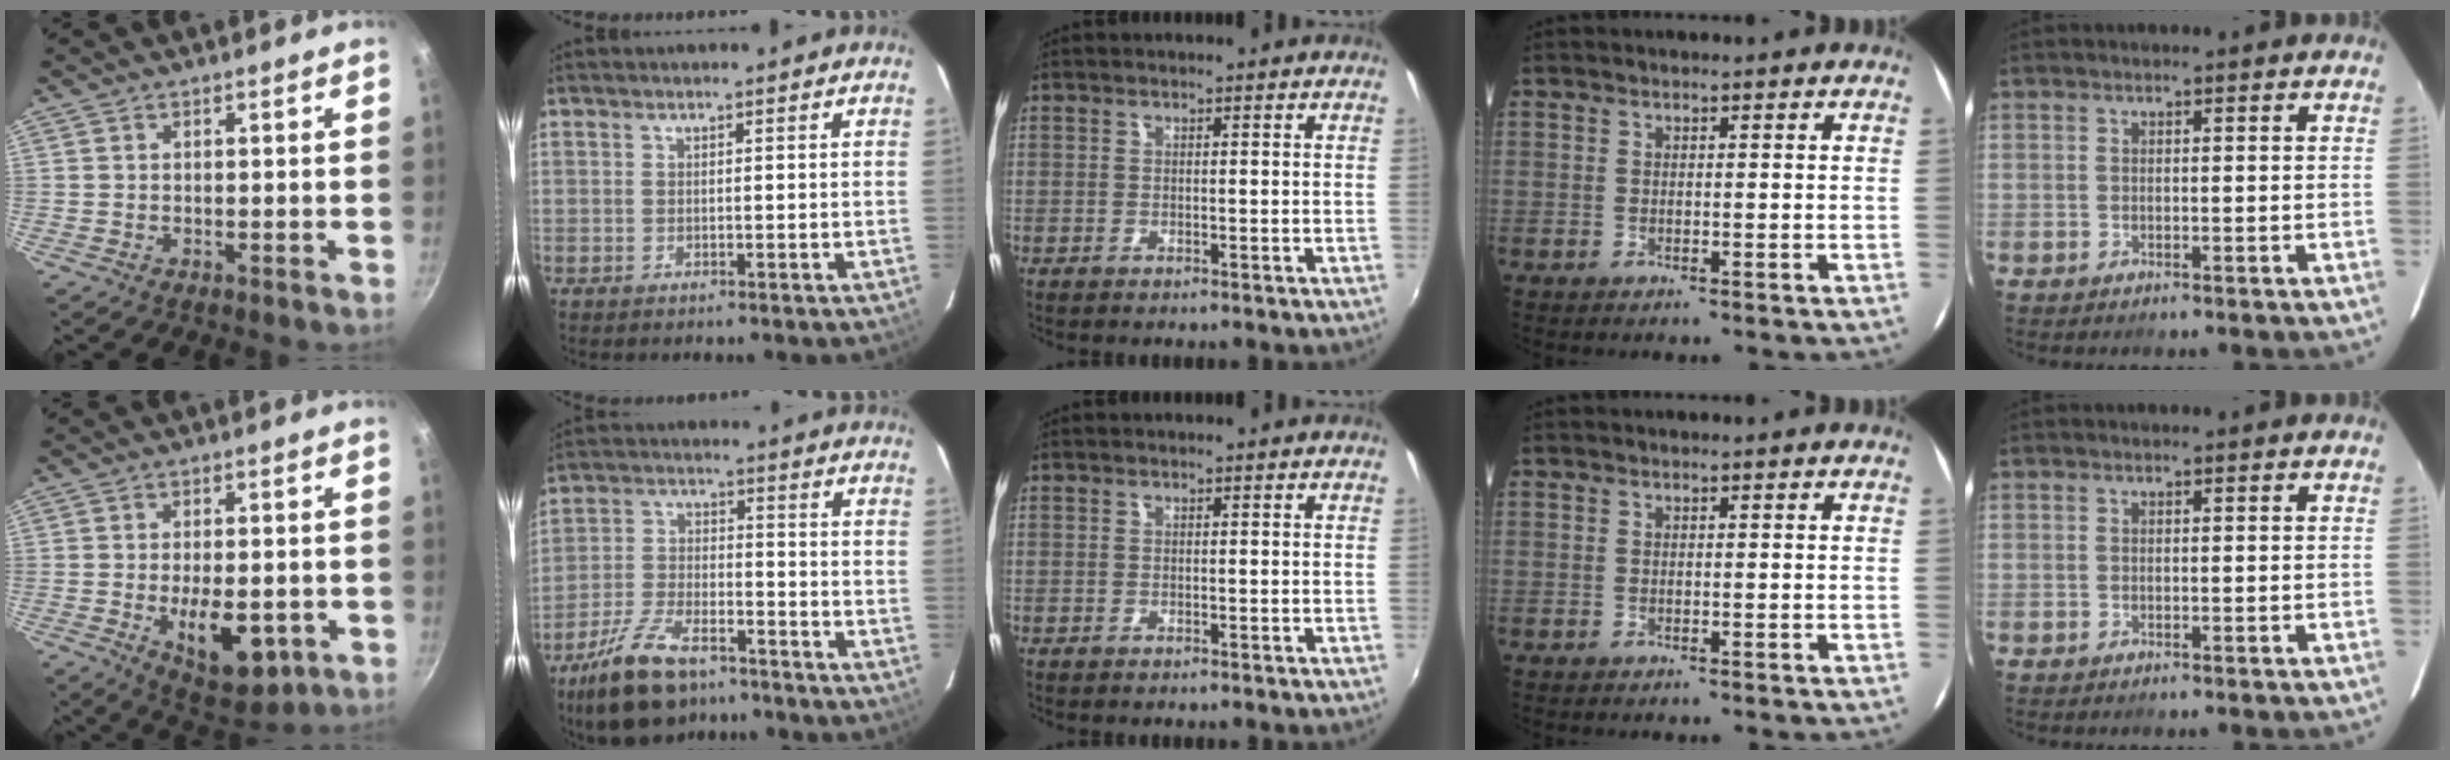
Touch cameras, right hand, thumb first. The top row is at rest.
{"thumb": {"total": 12.5, "force": [-3.2, 6.4, 10.3], "torque": [-0.121, -0.001, -0.032]}, "index": {"total": 14.8, "force": [-10.7, 6.3, 8.1], "torque": [-0.178, -0.015, -0.190]}}